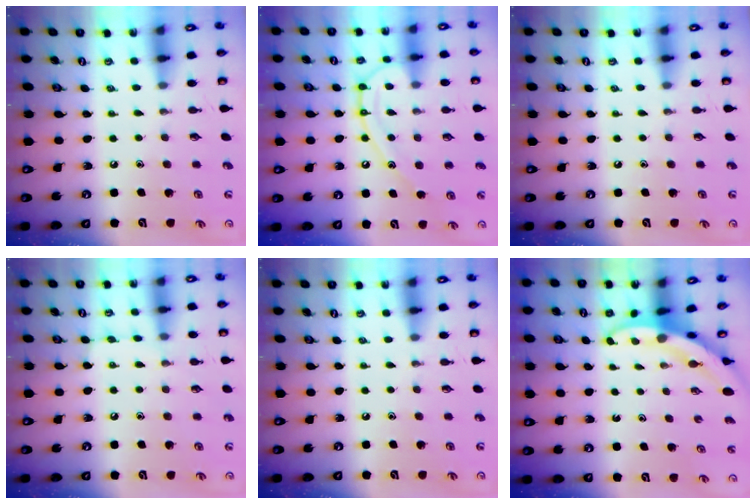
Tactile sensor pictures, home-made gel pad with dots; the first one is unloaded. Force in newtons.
{"total": 14.0, "press": 13.9, "slide": 1.4}
{"total": 0.0}
{"total": 5.8, "press": 5.8, "slide": 0.6}
{"total": 0.0}
{"total": 3.2, "press": 3.2, "slide": 0.3}